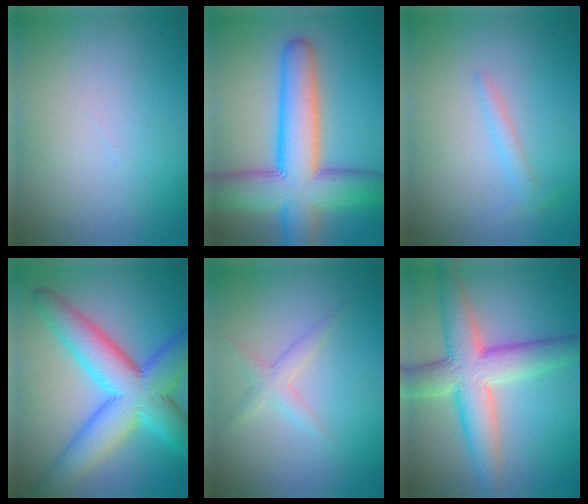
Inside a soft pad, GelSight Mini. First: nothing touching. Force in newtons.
{"total": 10.6, "press": 10.6, "slide": 0.6}
{"total": 1.3, "press": 1.3, "slide": 0.1}
{"total": 9.6, "press": 9.6, "slide": 0.2}
{"total": 1.7, "press": 1.7, "slide": 0.1}
{"total": 7.7, "press": 7.7, "slide": 0.2}